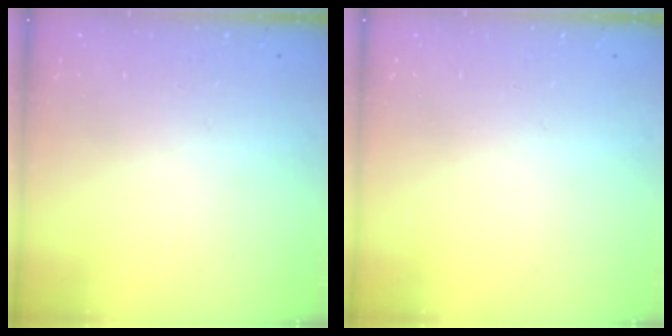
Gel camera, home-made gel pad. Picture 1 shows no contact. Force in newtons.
{"total": 0.0}